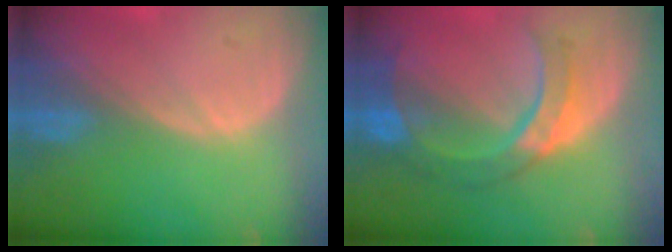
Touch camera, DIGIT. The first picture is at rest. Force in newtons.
{"total": 8.5, "press": 8.1, "slide": 2.7}